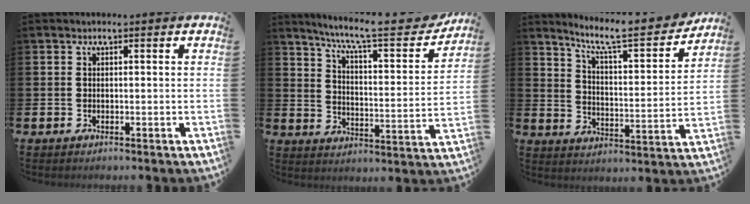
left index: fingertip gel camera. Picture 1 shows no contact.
{"total": 9.3, "force": [8.0, 1.1, 4.6], "torque": [-0.107, -0.055, 0.129]}
{"total": 8.7, "force": [7.9, 0.9, 3.6], "torque": [-0.088, -0.060, 0.130]}